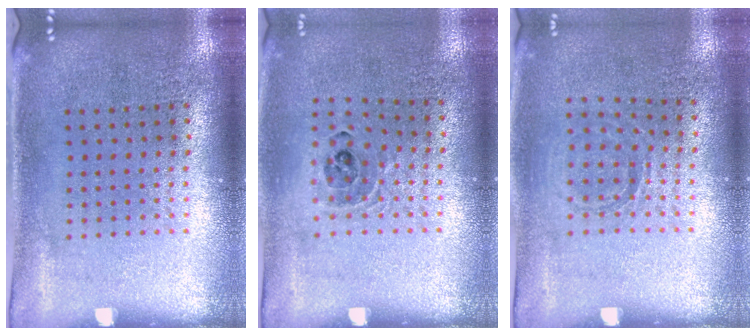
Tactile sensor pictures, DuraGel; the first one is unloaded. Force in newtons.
{"total": 0.8, "press": 0.8, "slide": 0.2}
{"total": 0.8, "press": 0.8, "slide": 0.1}